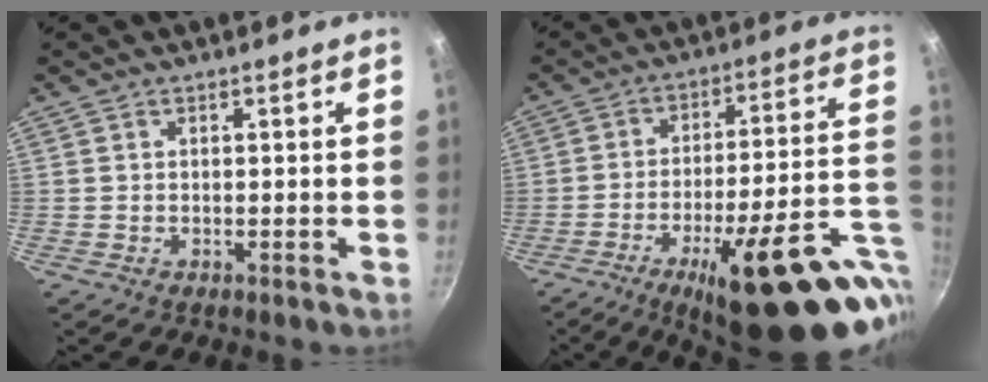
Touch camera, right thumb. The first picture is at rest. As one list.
[{"total": 26.5, "force": [-10.2, 7.6, 23.2], "torque": [-0.281, 0.026, -0.140]}]